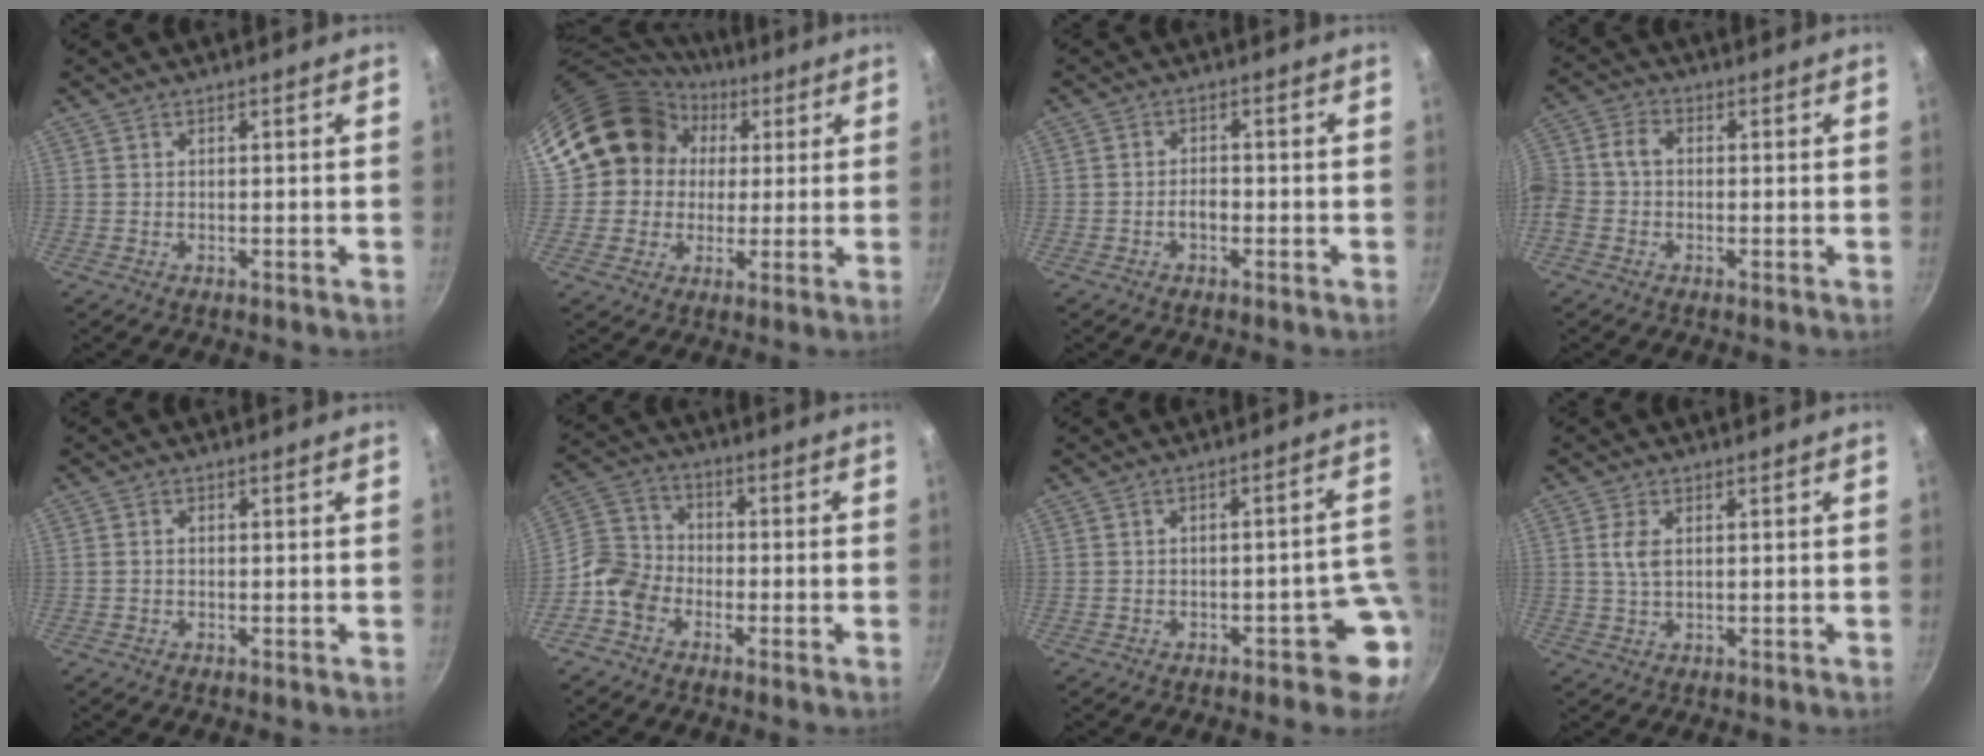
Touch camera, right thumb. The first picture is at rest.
{"total": 15.8, "force": [4.0, 14.0, 6.2], "torque": [-0.082, 0.029, 0.064]}
{"total": 2.3, "force": [-1.0, 1.3, 1.6], "torque": [-0.020, 0.016, -0.018]}
{"total": 7.2, "force": [-1.1, 5.4, 4.6], "torque": [-0.102, 0.030, -0.040]}
{"total": 0.9, "force": [-0.2, 0.7, 0.5], "torque": [-0.010, 0.005, -0.004]}
{"total": 7.9, "force": [-4.2, 5.6, 3.6], "torque": [-0.054, 0.046, -0.104]}
{"total": 6.1, "force": [-2.7, 3.2, 4.4], "torque": [0.007, 0.044, -0.029]}
{"total": 3.3, "force": [0.8, 1.8, 2.7], "torque": [-0.058, 0.002, 0.015]}